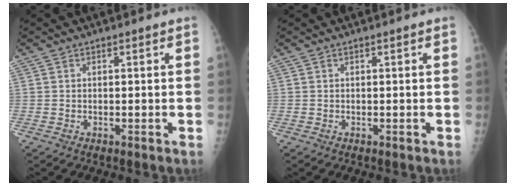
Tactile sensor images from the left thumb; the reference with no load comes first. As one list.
[{"total": 0.0}]